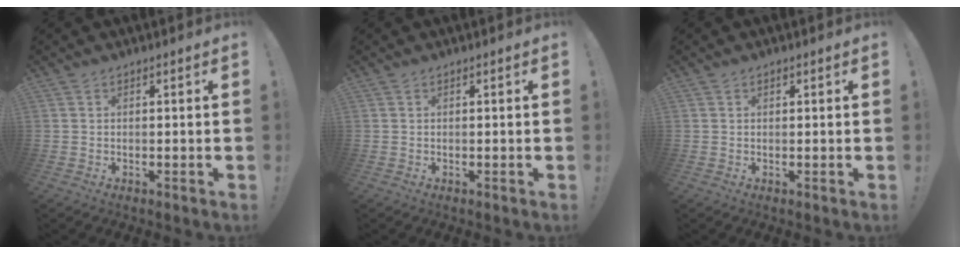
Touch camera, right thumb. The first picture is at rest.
{"total": 0.0}
{"total": 0.0}